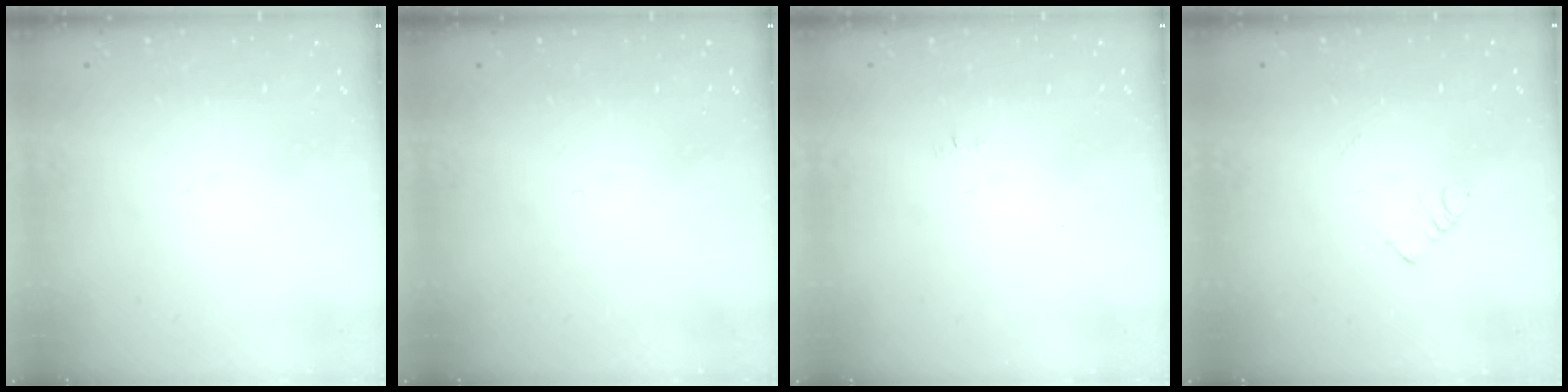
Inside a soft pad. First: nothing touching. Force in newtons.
{"total": 0.0}
{"total": 2.5, "press": 2.5, "slide": 0.3}
{"total": 3.9, "press": 3.9, "slide": 0.4}